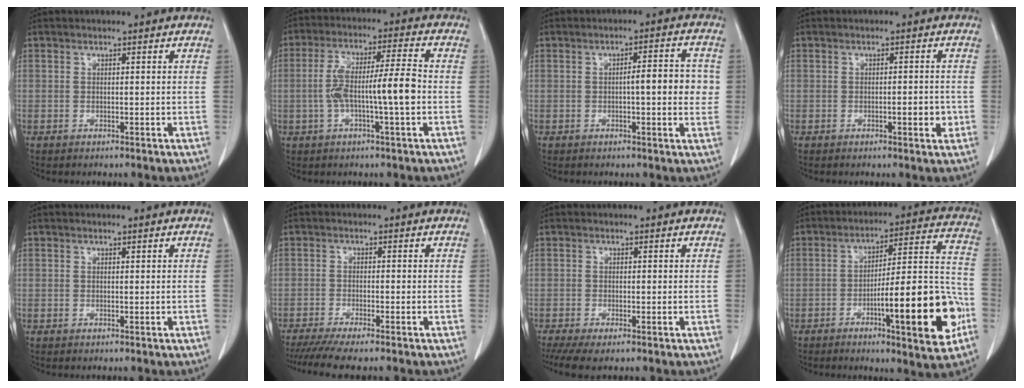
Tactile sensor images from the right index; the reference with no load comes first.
{"total": 9.7, "force": [-1.6, 0.6, 9.6], "torque": [-0.182, 0.018, -0.032]}
{"total": 6.1, "force": [-0.1, 1.3, 5.9], "torque": [-0.080, 0.012, -0.002]}
{"total": 2.5, "force": [-0.7, 0.7, 2.3], "torque": [-0.034, 0.000, -0.008]}
{"total": 0.0}
{"total": 6.9, "force": [-5.8, -0.2, 3.7], "torque": [-0.050, -0.018, -0.096]}
{"total": 3.7, "force": [-2.5, 0.8, 2.6], "torque": [-0.051, -0.011, -0.046]}
{"total": 18.6, "force": [-6.5, 2.4, 17.2], "torque": [-0.223, 0.014, -0.088]}